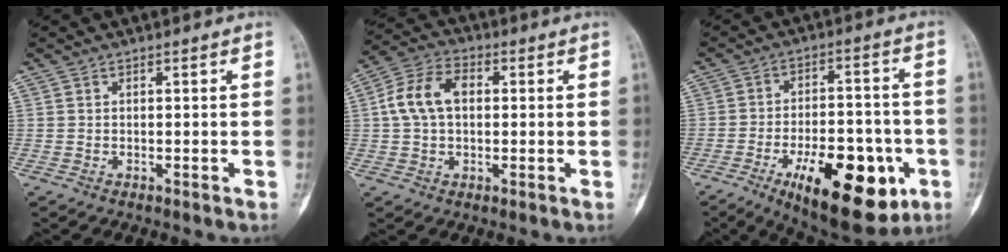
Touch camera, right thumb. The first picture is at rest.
{"total": 9.4, "force": [1.0, 6.3, 6.9], "torque": [-0.131, 0.027, 0.014]}
{"total": 21.8, "force": [-9.0, 9.6, 17.3], "torque": [-0.222, 0.030, -0.122]}